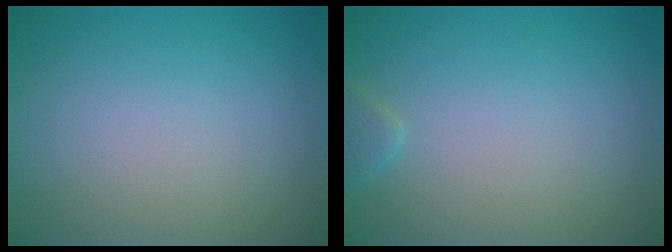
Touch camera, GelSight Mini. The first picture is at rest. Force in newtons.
{"total": 1.0, "press": 1.0, "slide": 0.1}